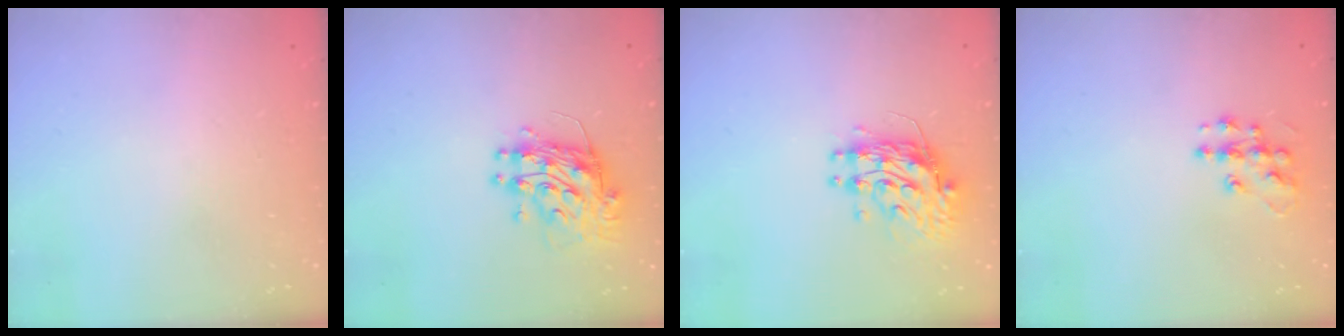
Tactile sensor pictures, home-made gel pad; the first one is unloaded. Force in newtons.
{"total": 12.9, "press": 12.9, "slide": 1.1}
{"total": 10.8, "press": 10.7, "slide": 0.9}
{"total": 9.6, "press": 9.6, "slide": 0.5}